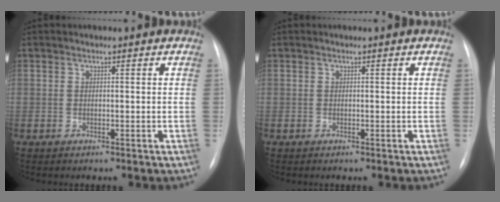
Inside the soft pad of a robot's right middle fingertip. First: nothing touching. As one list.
[{"total": 0.0}]